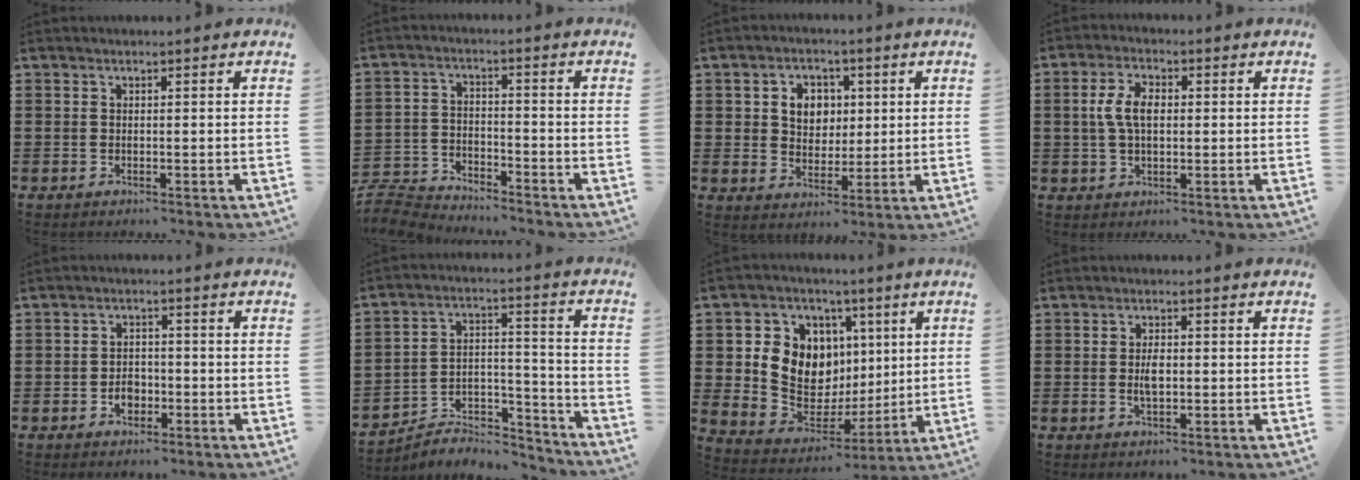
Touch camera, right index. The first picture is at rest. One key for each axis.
{"total": 5.5, "fx": -5.4, "fy": 1.0, "fz": 0.5, "tx": -0.024, "ty": 0.005, "tz": -0.113}
{"total": 5.4, "fx": 1.1, "fy": 4.6, "fz": 2.5, "tx": -0.061, "ty": 0.013, "tz": 0.014}
{"total": 5.5, "fx": 0.5, "fy": 2.9, "fz": 4.6, "tx": -0.110, "ty": 0.008, "tz": 0.001}
{"total": 3.0, "fx": -1.1, "fy": 2.2, "fz": 1.7, "tx": -0.028, "ty": -0.003, "tz": -0.022}
{"total": 4.8, "fx": -4.4, "fy": 1.7, "fz": 0.7, "tx": -0.014, "ty": 0.007, "tz": -0.091}
{"total": 10.7, "fx": 2.4, "fy": 9.5, "fz": 4.1, "tx": -0.109, "ty": -0.016, "tz": 0.050}
{"total": 3.1, "fx": -0.1, "fy": 1.4, "fz": 2.8, "tx": -0.054, "ty": 0.003, "tz": -0.002}